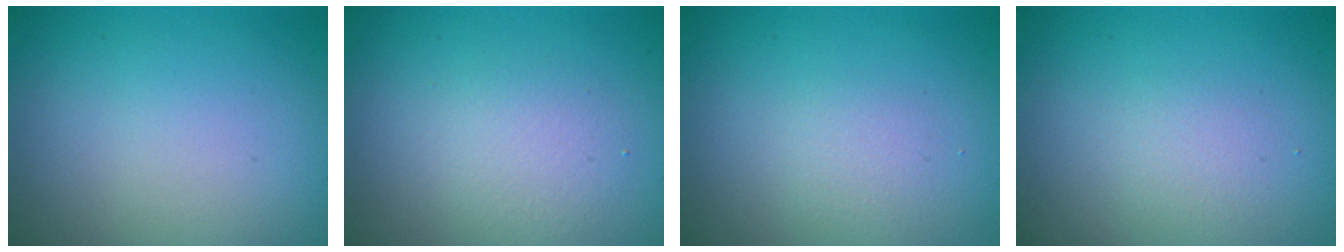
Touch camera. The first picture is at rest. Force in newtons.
{"total": 2.4, "press": 2.4, "slide": 0.1}
{"total": 1.3, "press": 1.3, "slide": 0.0}
{"total": 1.3, "press": 1.3, "slide": 0.1}